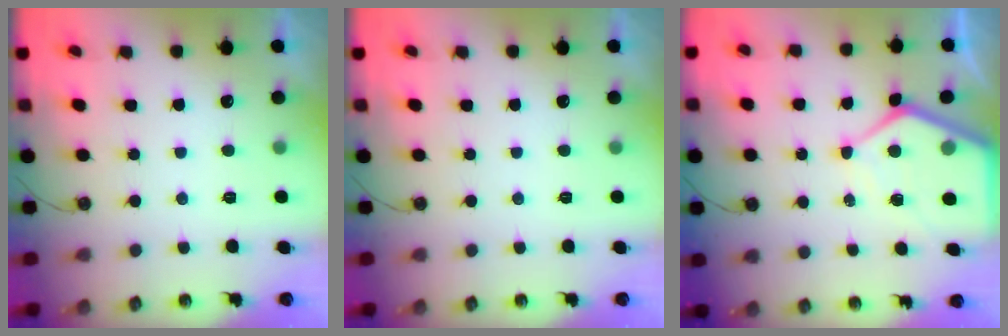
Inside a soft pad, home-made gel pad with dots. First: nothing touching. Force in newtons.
{"total": 0.0}
{"total": 10.2, "press": 10.2, "slide": 0.9}